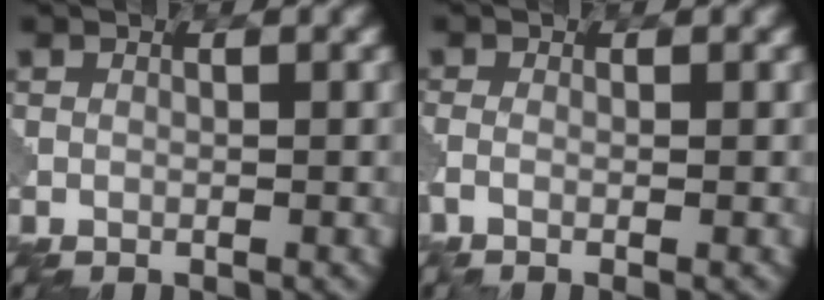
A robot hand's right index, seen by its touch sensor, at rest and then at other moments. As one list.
[{"total": 2.3, "force": [-0.4, 1.3, 1.9], "torque": [-0.011, 0.008, -0.021]}]